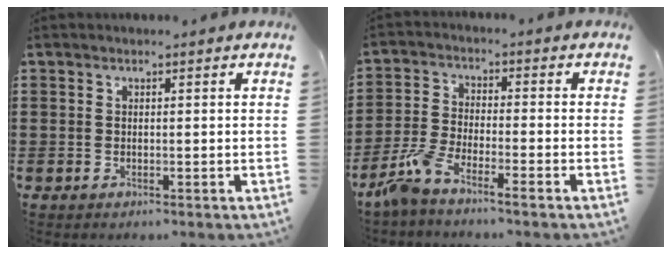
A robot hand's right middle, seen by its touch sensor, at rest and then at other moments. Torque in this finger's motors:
{"motor_torque": [2.14, 0.00, 0.32, 0.06]}